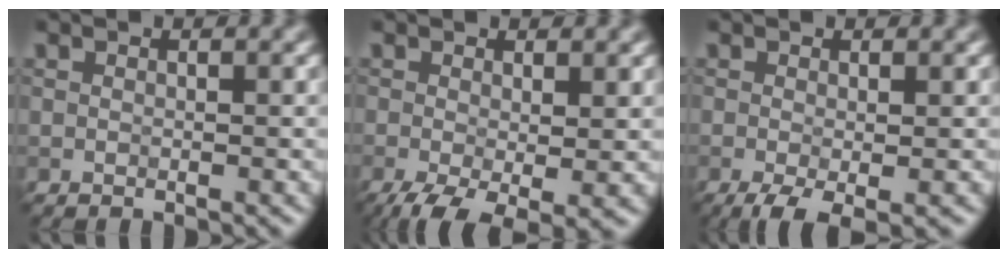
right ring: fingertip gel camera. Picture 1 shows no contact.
{"total": 5.2, "force": [-2.0, 1.9, 4.4], "torque": [-0.088, -0.017, -0.033]}
{"total": 3.1, "force": [-1.3, 0.7, 2.7], "torque": [-0.051, -0.009, -0.024]}